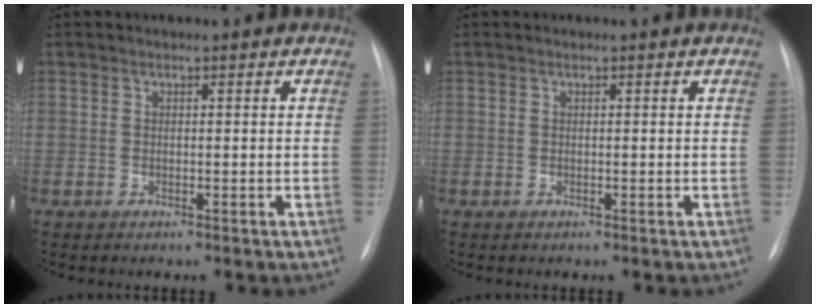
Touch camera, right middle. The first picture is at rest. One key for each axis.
{"total": 0.0}